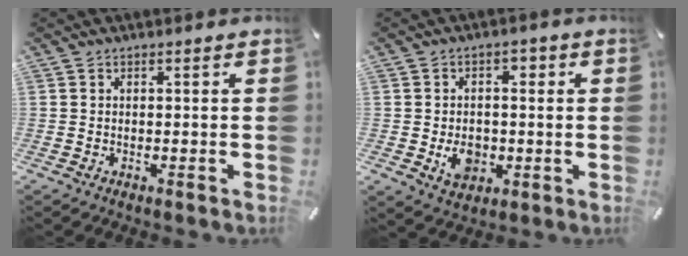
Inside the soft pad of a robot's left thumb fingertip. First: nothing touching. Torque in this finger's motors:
{"motor_torque": [0.42, -0.02, 0.25, -0.35, 0.00]}